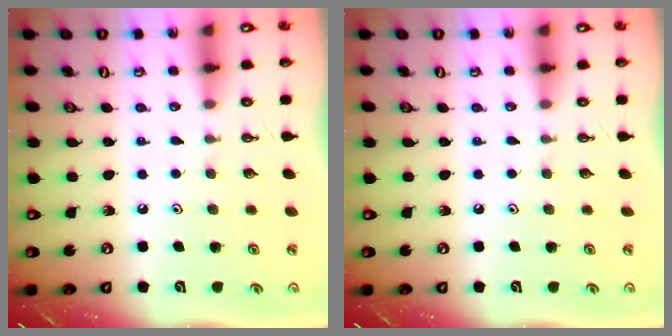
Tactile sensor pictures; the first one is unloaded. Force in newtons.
{"total": 0.0}